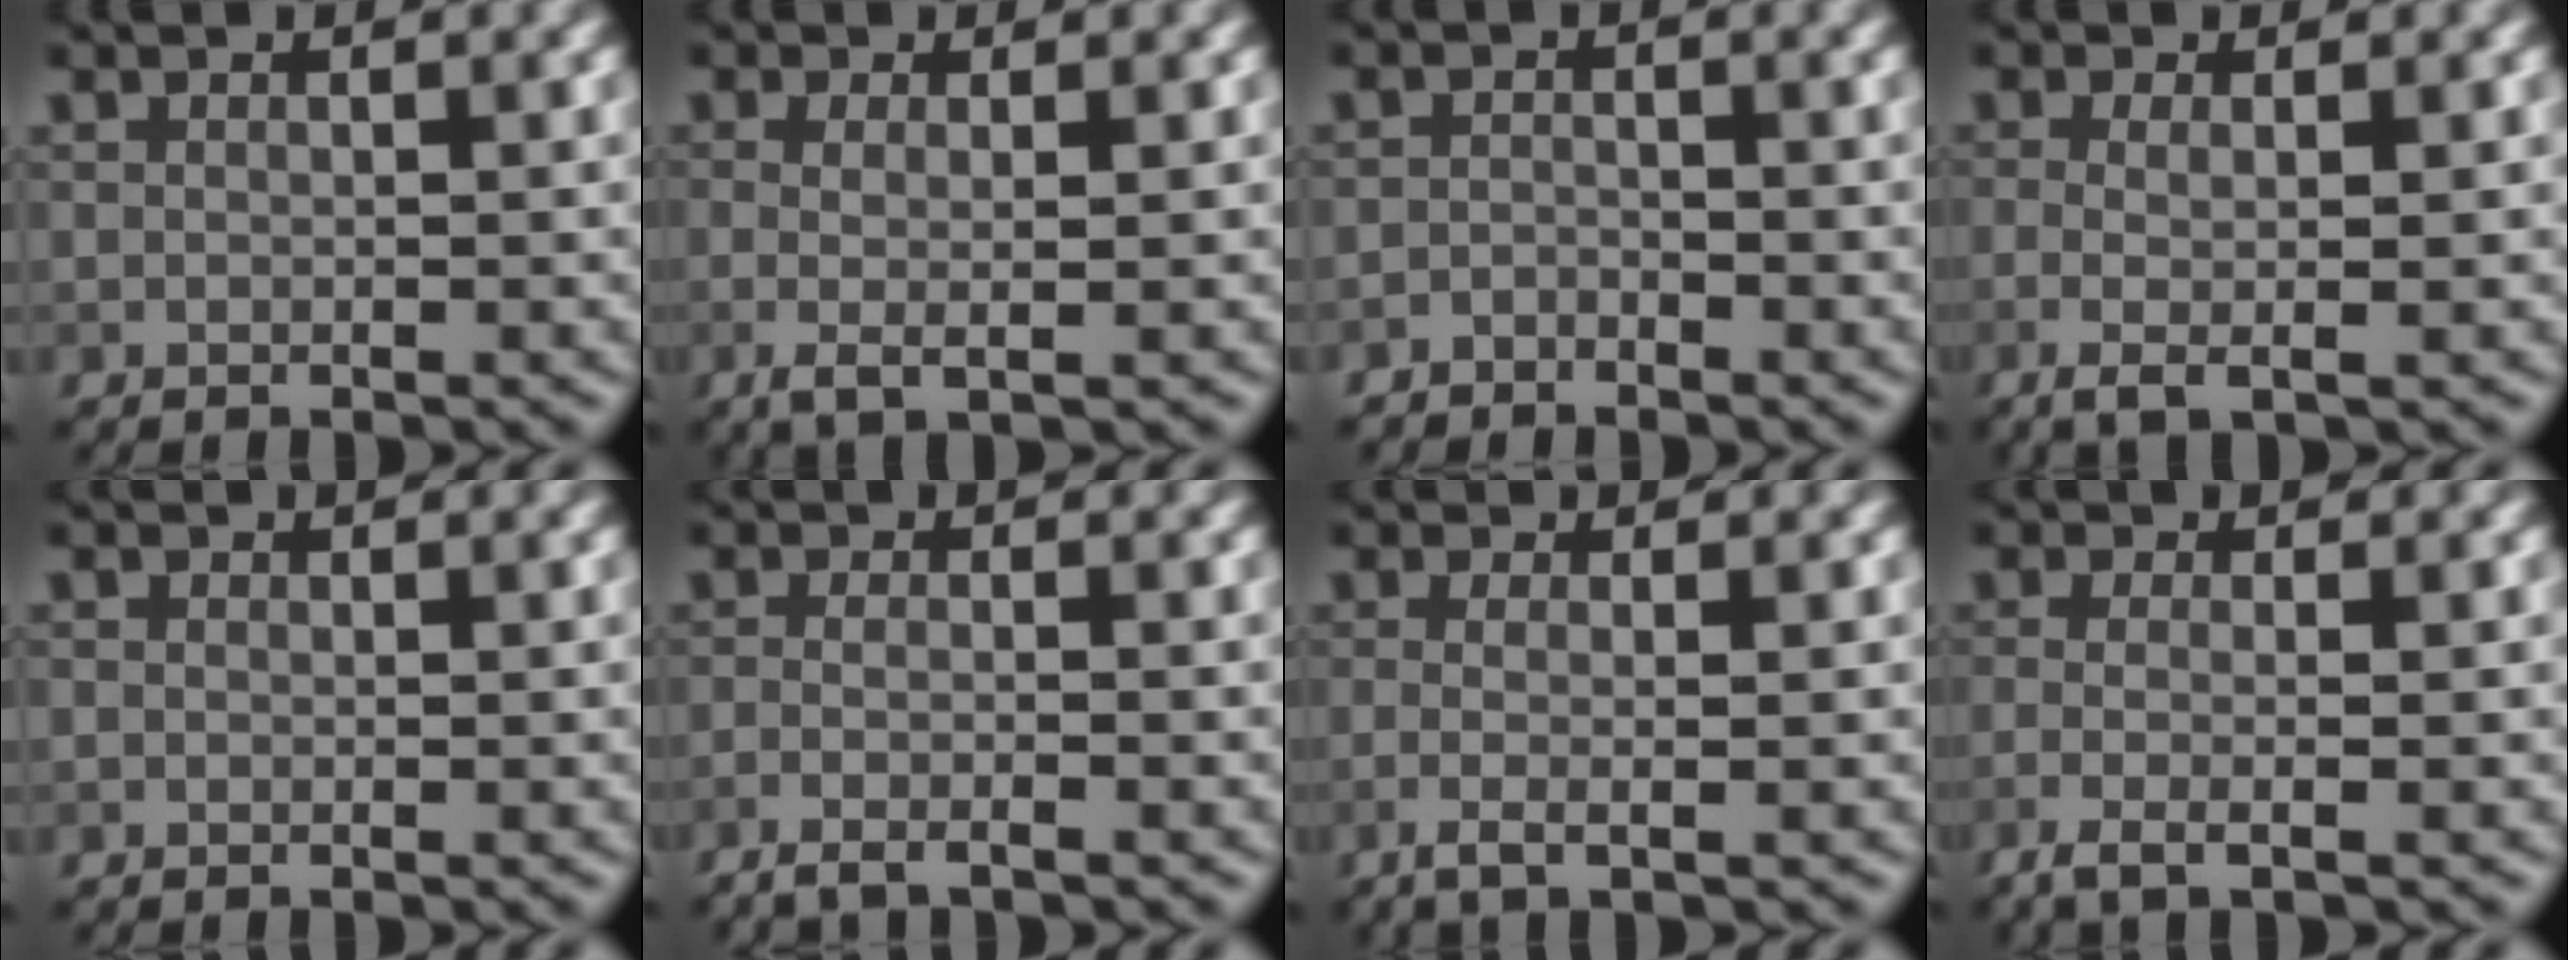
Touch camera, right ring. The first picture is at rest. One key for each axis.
{"total": 2.6, "fx": -0.2, "fy": 0.8, "fz": 2.5, "tx": -0.042, "ty": -0.003, "tz": -0.006}
{"total": 1.2, "fx": -1.1, "fy": 0.5, "fz": 0.1, "tx": 0.002, "ty": 0.003, "tz": -0.024}
{"total": 3.1, "fx": -0.5, "fy": 1.0, "fz": 2.8, "tx": -0.045, "ty": -0.006, "tz": -0.013}
{"total": 0.6, "fx": -0.1, "fy": 0.5, "fz": 0.2, "tx": 0.000, "ty": -0.006, "tz": -0.003}
{"total": 2.6, "fx": -1.7, "fy": 0.7, "fz": 1.8, "tx": -0.027, "ty": -0.004, "tz": -0.042}
{"total": 2.7, "fx": -0.5, "fy": 1.0, "fz": 2.5, "tx": -0.039, "ty": -0.007, "tz": -0.017}
{"total": 3.3, "fx": -1.3, "fy": 1.0, "fz": 2.8, "tx": -0.051, "ty": -0.013, "tz": -0.039}